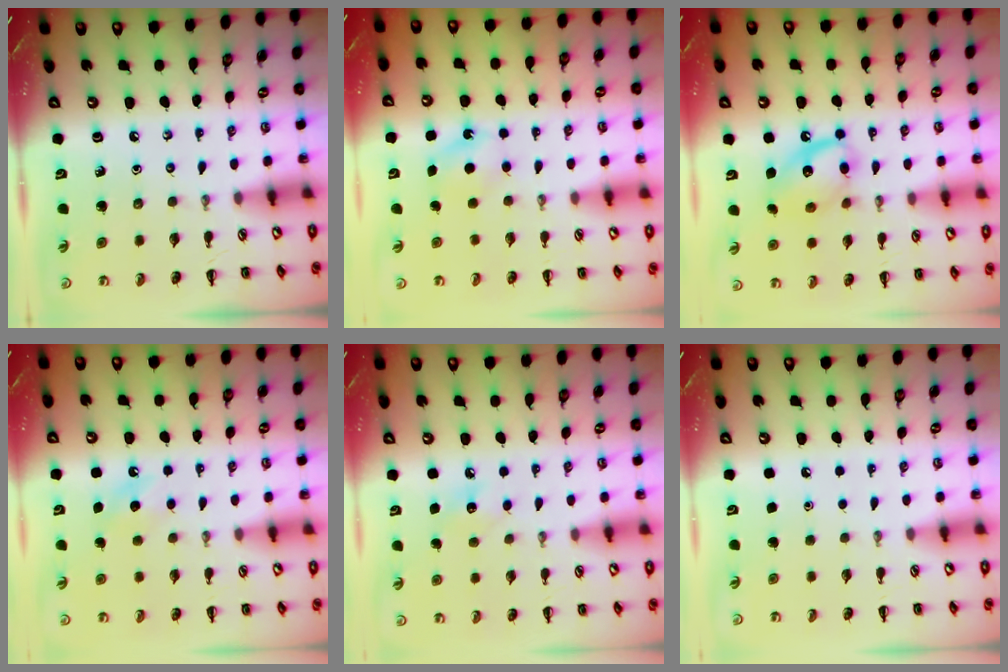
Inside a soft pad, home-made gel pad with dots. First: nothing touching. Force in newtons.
{"total": 4.9, "press": 4.7, "slide": 1.6}
{"total": 12.3, "press": 12.2, "slide": 0.7}
{"total": 5.7, "press": 5.5, "slide": 1.6}
{"total": 7.1, "press": 6.9, "slide": 1.9}
{"total": 1.8, "press": 1.8, "slide": 0.1}